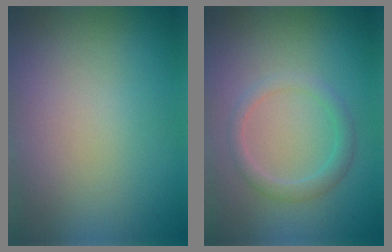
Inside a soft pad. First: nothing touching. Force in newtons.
{"total": 1.9, "press": 1.9, "slide": 0.0}